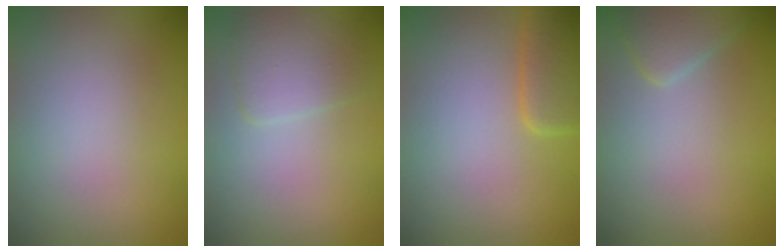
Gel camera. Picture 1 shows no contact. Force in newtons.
{"total": 2.4, "press": 2.4, "slide": 0.0}
{"total": 4.2, "press": 4.2, "slide": 0.1}
{"total": 2.3, "press": 2.3, "slide": 0.1}